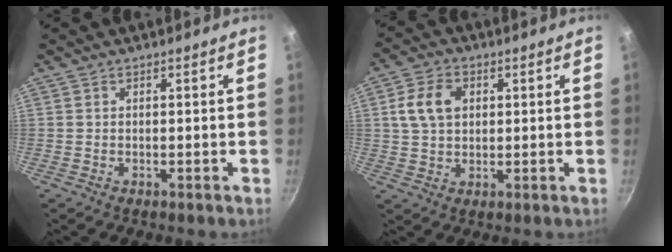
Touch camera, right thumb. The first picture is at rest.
{"total": 7.8, "force": [1.9, 5.6, 5.2], "torque": [-0.090, 0.005, 0.035]}